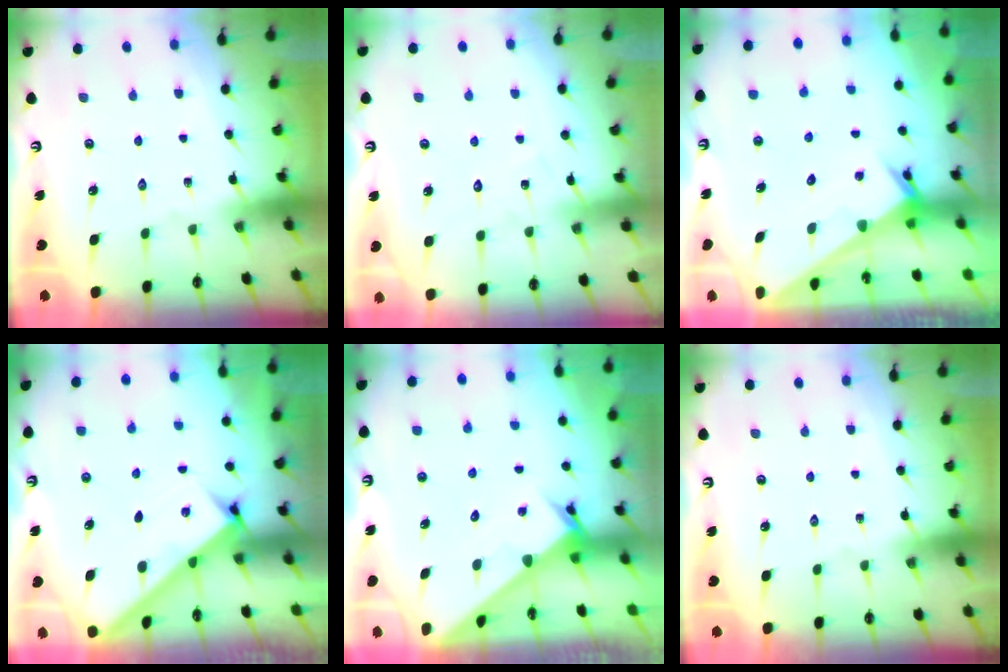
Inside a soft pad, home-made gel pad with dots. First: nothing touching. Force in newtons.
{"total": 6.2, "press": 6.2, "slide": 0.4}
{"total": 2.4, "press": 2.4, "slide": 0.1}
{"total": 2.7, "press": 2.7, "slide": 0.4}
{"total": 2.7, "press": 2.7, "slide": 0.1}
{"total": 0.0}